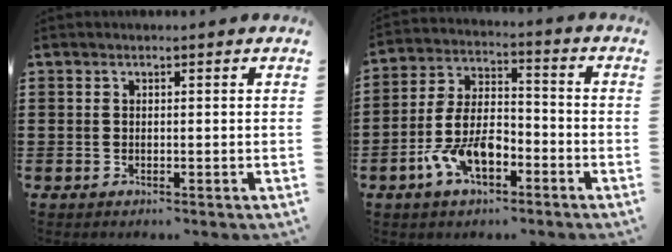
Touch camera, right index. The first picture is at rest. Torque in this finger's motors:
{"motor_torque": [2.14, 0.00, 1.05, 0.20]}